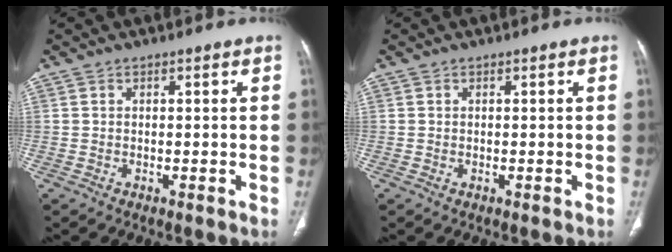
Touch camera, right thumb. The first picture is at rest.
{"total": 0.0}